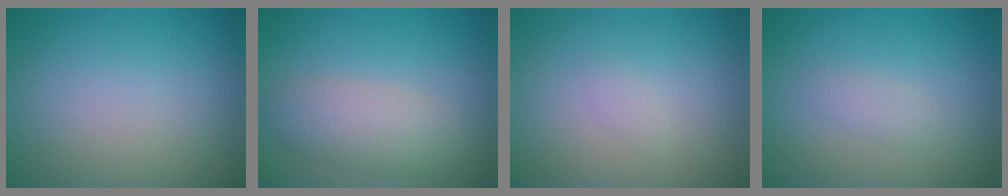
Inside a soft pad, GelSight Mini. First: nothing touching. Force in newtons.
{"total": 3.7, "press": 3.7, "slide": 0.0}
{"total": 0.6, "press": 0.6, "slide": 0.1}
{"total": 1.1, "press": 1.1, "slide": 0.0}